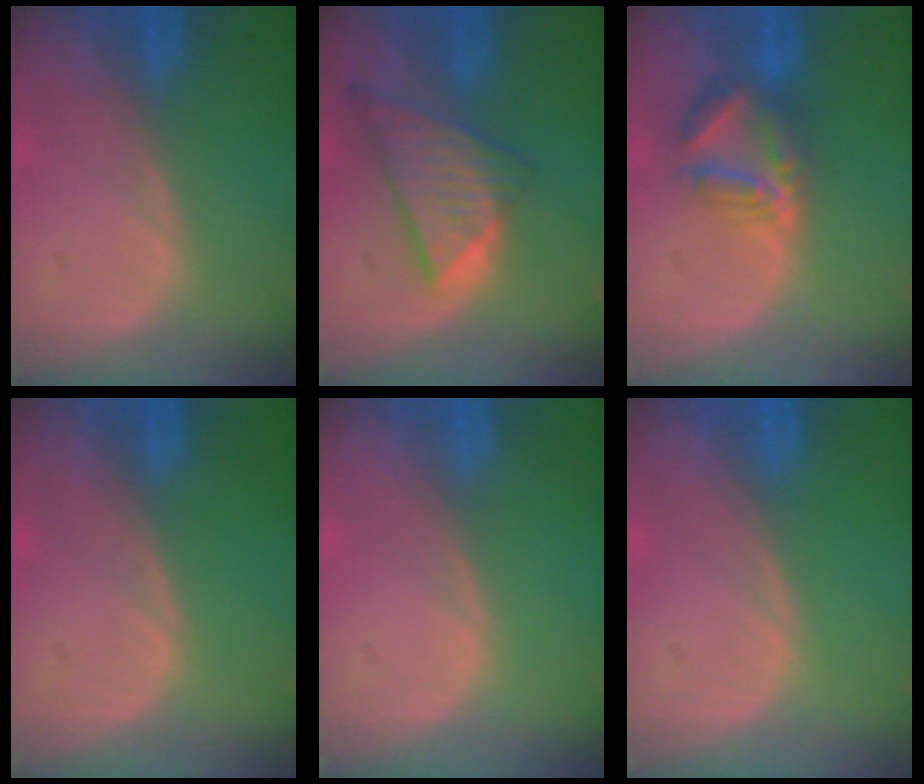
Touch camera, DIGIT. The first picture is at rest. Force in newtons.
{"total": 8.7, "press": 7.5, "slide": 4.5}
{"total": 6.0, "press": 5.9, "slide": 0.7}
{"total": 0.0}
{"total": 0.0}
{"total": 0.0}